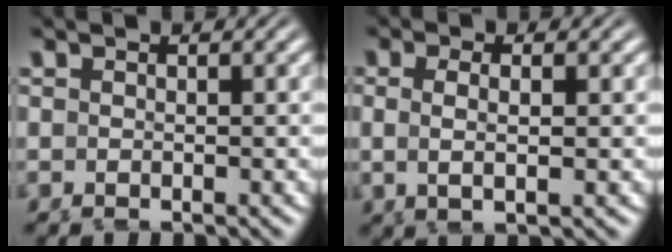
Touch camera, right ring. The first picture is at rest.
{"total": 2.7, "force": [-0.2, 0.9, 2.5], "torque": [-0.053, -0.004, -0.001]}